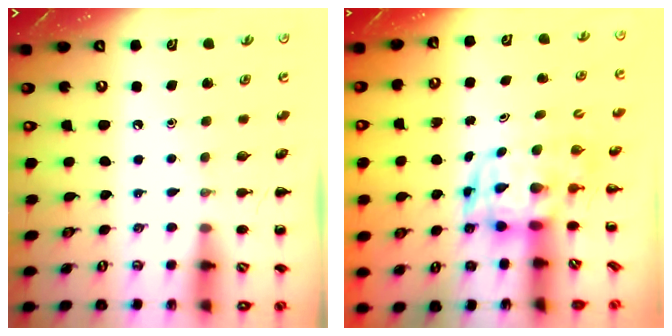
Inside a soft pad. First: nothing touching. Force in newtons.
{"total": 3.1, "press": 3.1, "slide": 0.6}